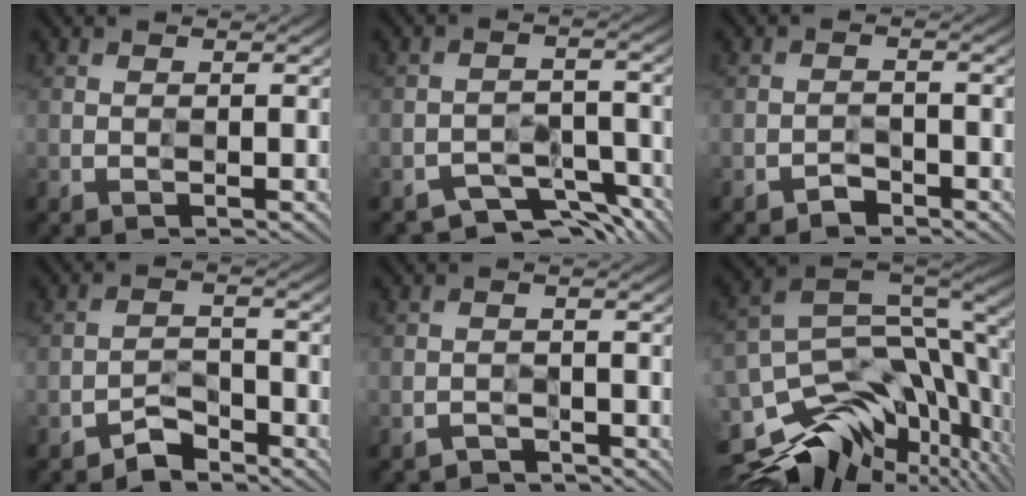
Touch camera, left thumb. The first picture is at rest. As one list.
[{"total": 4.8, "force": [-4.3, 2.2, 0.5], "torque": [0.006, -0.005, -0.072]}, {"total": 1.6, "force": [-1.4, 0.2, -0.6], "torque": [0.020, 0.007, -0.028]}, {"total": 2.5, "force": [-2.4, 0.6, -0.1], "torque": [0.012, 0.012, -0.052]}, {"total": 2.1, "force": [-1.6, -0.1, -1.4], "torque": [0.033, 0.007, -0.032]}, {"total": 14.6, "force": [-4.2, 9.0, 10.6], "torque": [-0.244, -0.012, -0.065]}]